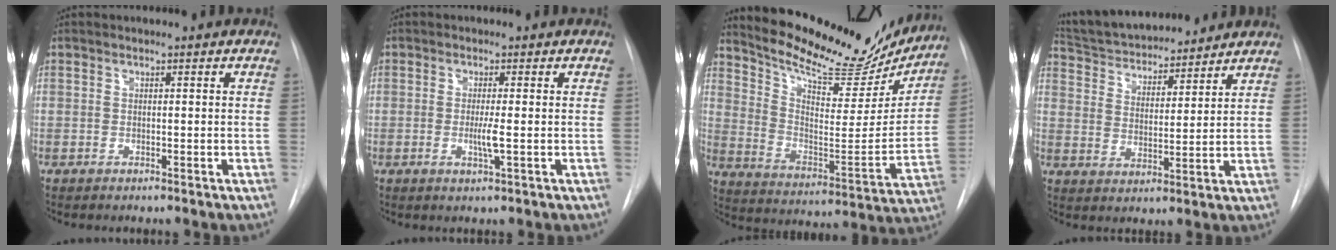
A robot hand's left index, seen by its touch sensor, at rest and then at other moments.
{"total": 2.5, "force": [-1.0, -0.2, 2.3], "torque": [-0.047, -0.012, -0.018]}
{"total": 21.9, "force": [19.7, 5.7, 7.5], "torque": [-0.118, -0.045, 0.279]}
{"total": 15.5, "force": [14.2, 3.3, 5.2], "torque": [-0.088, 0.016, 0.232]}